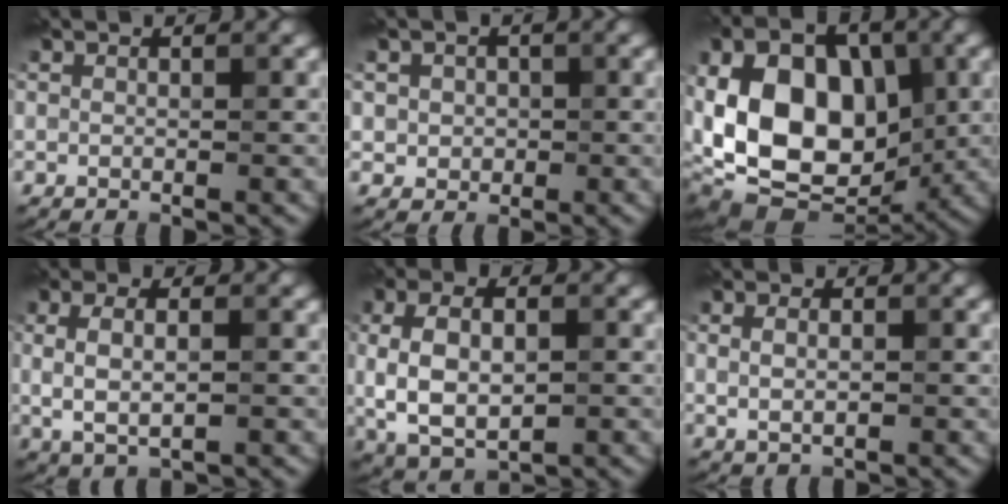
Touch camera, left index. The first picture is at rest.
{"total": 2.2, "force": [0.1, 1.9, 0.9], "torque": [-0.008, 0.000, -0.002]}
{"total": 13.1, "force": [-0.8, 8.7, 9.8], "torque": [-0.170, 0.007, -0.027]}
{"total": 3.6, "force": [0.2, 1.5, 3.2], "torque": [-0.074, 0.000, 0.006]}
{"total": 7.0, "force": [-0.3, 4.0, 5.7], "torque": [-0.121, -0.003, -0.001]}
{"total": 2.4, "force": [0.1, 1.4, 1.9], "torque": [-0.039, 0.003, 0.009]}